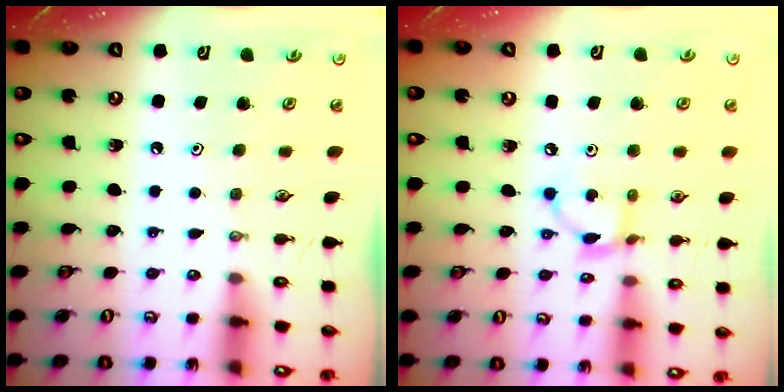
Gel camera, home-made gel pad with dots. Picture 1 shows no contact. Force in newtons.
{"total": 5.7, "press": 5.7, "slide": 0.1}